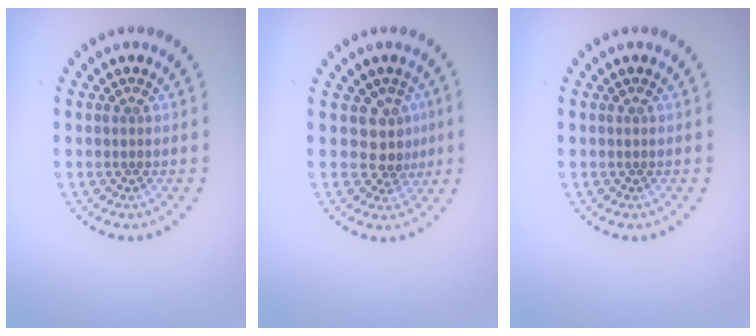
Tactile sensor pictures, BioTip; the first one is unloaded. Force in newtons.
{"total": 2.7, "press": 2.1, "slide": 1.7}
{"total": 0.0}